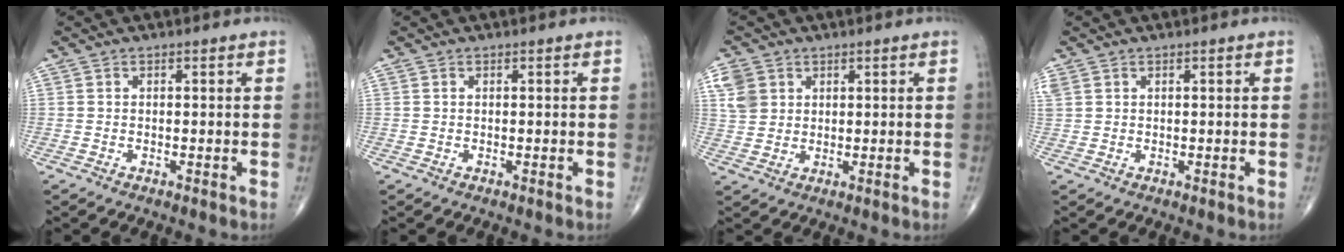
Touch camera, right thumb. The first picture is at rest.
{"total": 0.0}
{"total": 5.3, "force": [2.2, 4.3, 2.2], "torque": [-0.031, -0.003, 0.047]}
{"total": 2.3, "force": [1.1, 1.7, 1.1], "torque": [-0.037, 0.015, 0.031]}